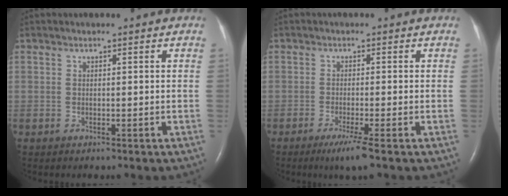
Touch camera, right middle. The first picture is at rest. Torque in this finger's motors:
{"motor_torque": [0.46, -0.42, 0.14, 0.03]}